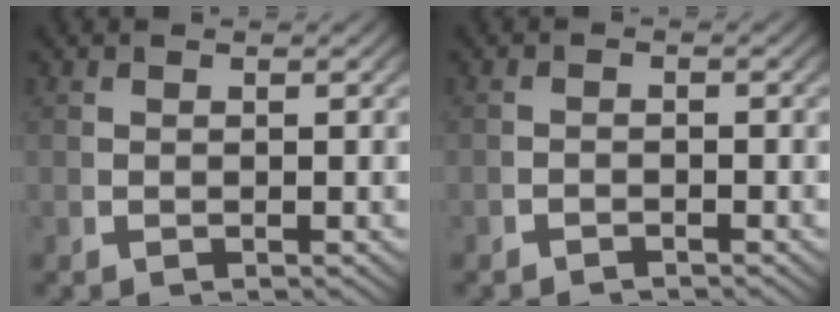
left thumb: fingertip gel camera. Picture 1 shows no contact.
{"total": 1.1, "force": [-1.1, 0.0, -0.1], "torque": [0.007, -0.002, -0.022]}